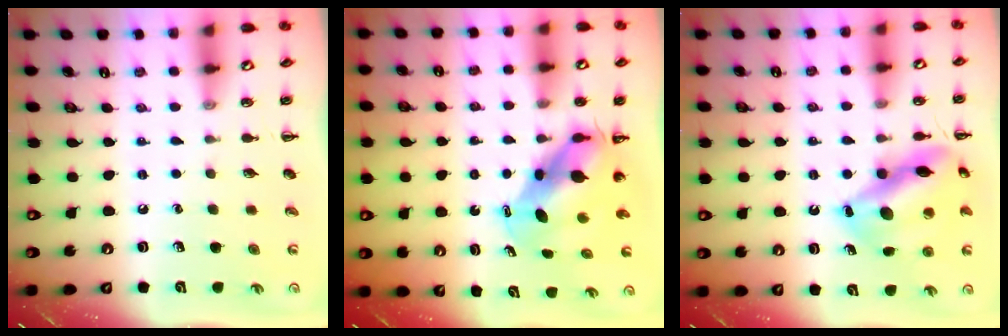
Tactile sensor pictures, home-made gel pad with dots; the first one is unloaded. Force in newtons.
{"total": 6.9, "press": 6.6, "slide": 2.0}
{"total": 15.0, "press": 14.9, "slide": 1.3}